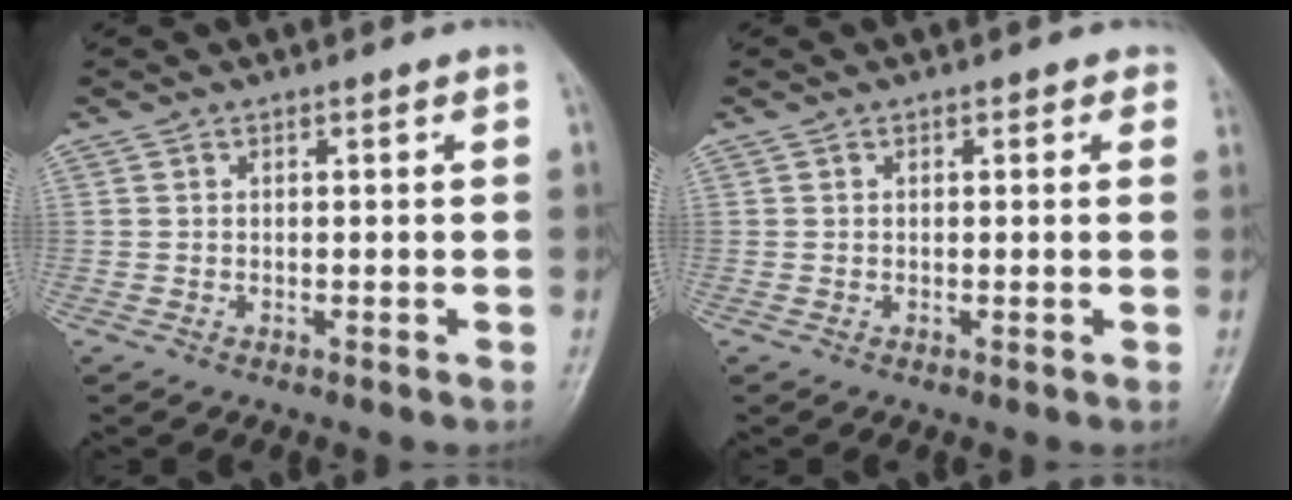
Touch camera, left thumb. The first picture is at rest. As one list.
[{"total": 1.1, "force": [0.6, 0.7, 0.6], "torque": [0.007, -0.001, 0.001]}]